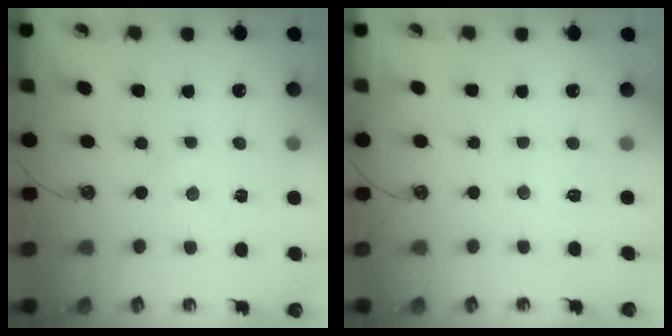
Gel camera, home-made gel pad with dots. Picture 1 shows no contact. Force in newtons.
{"total": 5.3, "press": 5.3, "slide": 0.7}